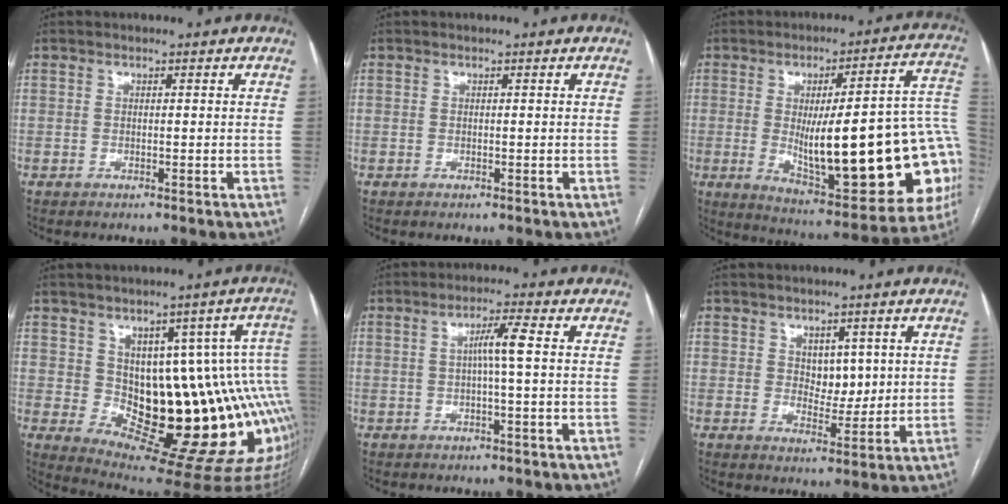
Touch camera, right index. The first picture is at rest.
{"total": 0.0}
{"total": 28.8, "force": [-3.2, 6.3, 27.9], "torque": [-0.302, 0.011, -0.025]}
{"total": 18.6, "force": [-0.7, 7.3, 17.1], "torque": [-0.133, 0.030, 0.011]}
{"total": 3.8, "force": [0.2, -0.4, 3.8], "torque": [-0.066, 0.006, 0.004]}
{"total": 4.4, "force": [1.4, 2.8, 3.1], "torque": [-0.041, -0.001, 0.029]}